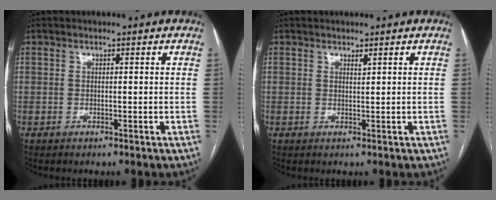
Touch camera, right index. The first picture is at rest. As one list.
[{"total": 0.5, "force": [0.5, 0.0, 0.3], "torque": [-0.008, -0.005, 0.009]}]